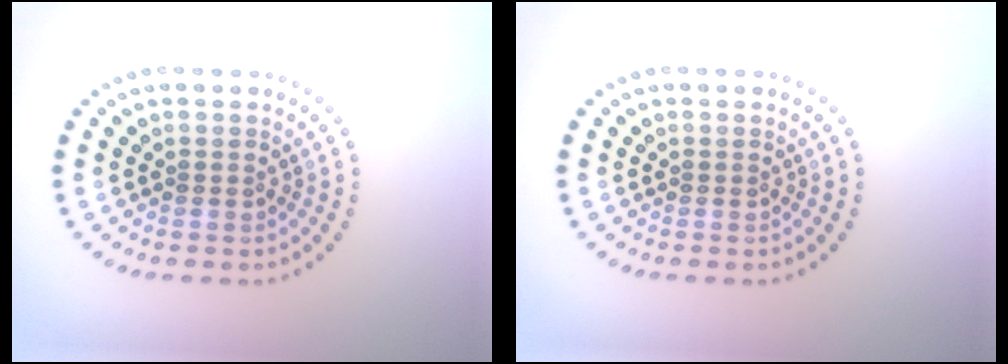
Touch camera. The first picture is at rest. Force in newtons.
{"total": 0.0}